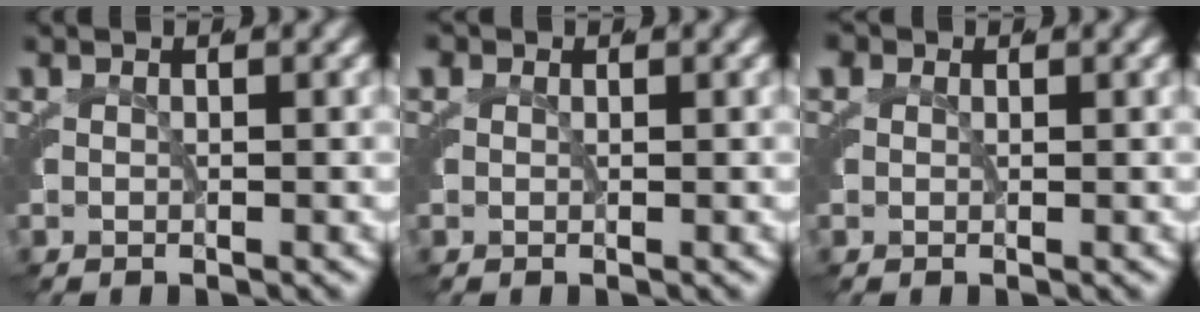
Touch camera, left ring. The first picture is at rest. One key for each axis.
{"total": 1.0, "fx": 0.4, "fy": 0.9, "fz": 0.2, "tx": -0.017, "ty": -0.008, "tz": 0.010}
{"total": 1.4, "fx": 0.5, "fy": 1.2, "fz": 0.4, "tx": -0.022, "ty": -0.007, "tz": 0.010}